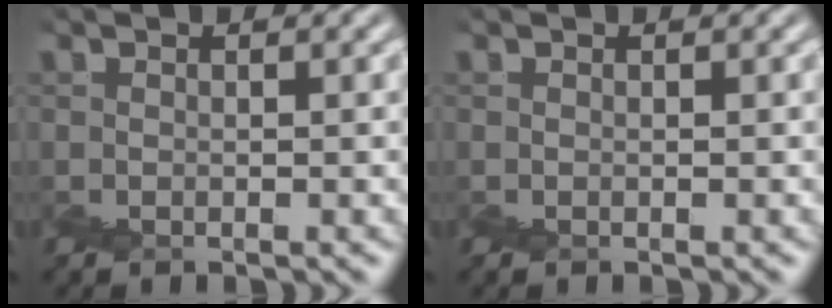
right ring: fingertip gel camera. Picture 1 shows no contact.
{"total": 0.0}